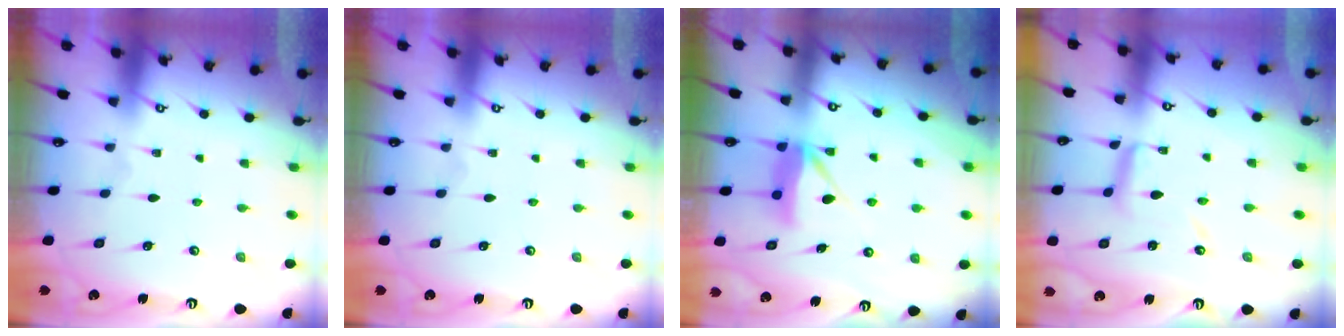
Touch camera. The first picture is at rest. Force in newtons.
{"total": 0.0}
{"total": 8.0, "press": 8.0, "slide": 0.5}
{"total": 8.4, "press": 8.3, "slide": 0.4}